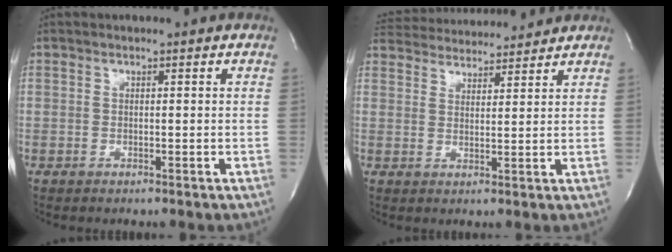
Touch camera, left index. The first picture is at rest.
{"total": 13.7, "force": [12.9, 2.4, 3.8], "torque": [-0.071, 0.036, 0.199]}